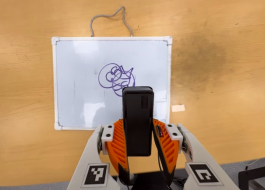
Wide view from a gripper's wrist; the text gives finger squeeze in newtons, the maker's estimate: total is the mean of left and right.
{"total": 3.9, "left": 2.5, "right": 5.3}